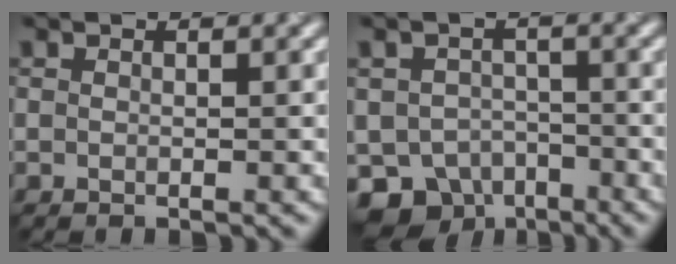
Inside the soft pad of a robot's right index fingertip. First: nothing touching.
{"total": 7.0, "force": [-4.6, 4.6, 2.3], "torque": [-0.022, -0.016, -0.070]}